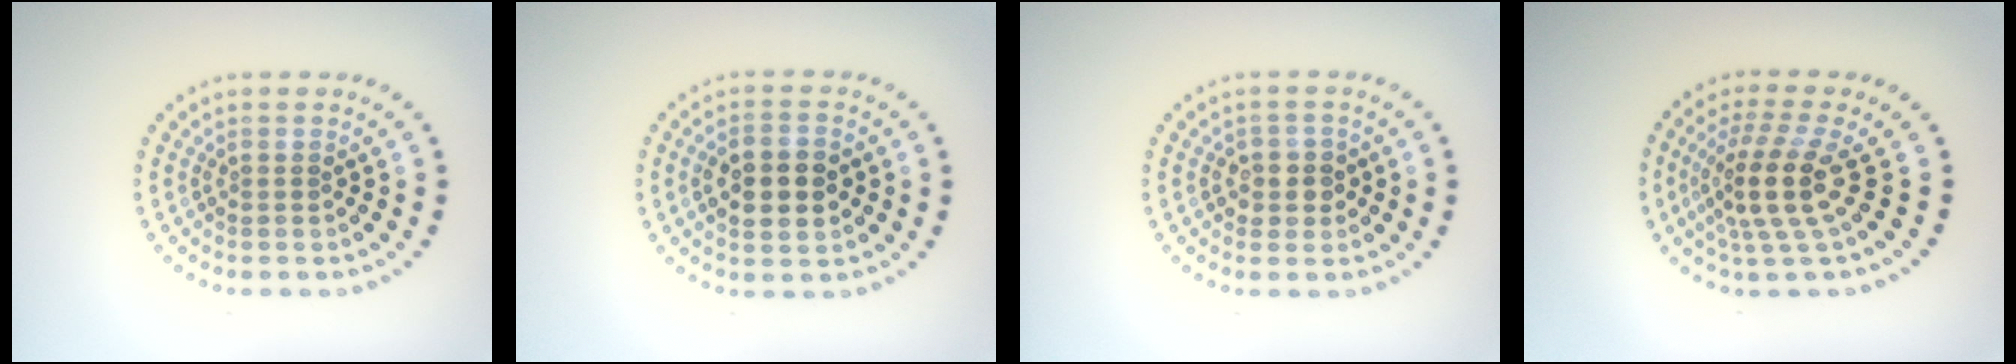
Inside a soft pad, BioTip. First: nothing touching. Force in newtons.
{"total": 4.6, "press": 4.6, "slide": 0.1}
{"total": 2.2, "press": 2.1, "slide": 0.7}
{"total": 4.5, "press": 3.4, "slide": 3.0}